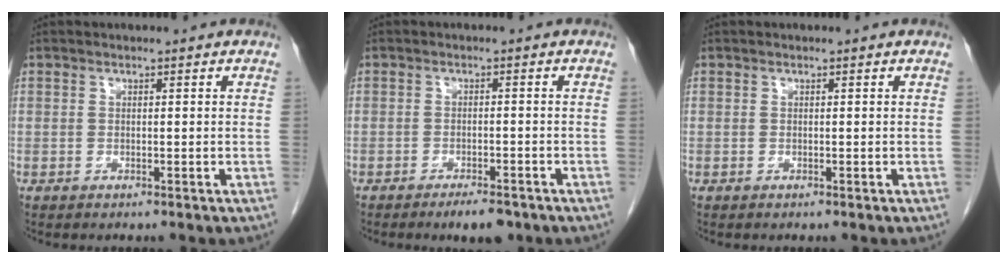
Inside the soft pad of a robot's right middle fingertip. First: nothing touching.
{"total": 3.9, "force": [-2.9, 1.1, 2.4], "torque": [-0.036, -0.002, -0.040]}
{"total": 0.0}